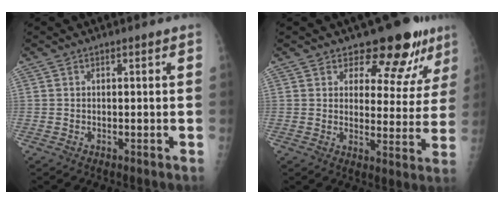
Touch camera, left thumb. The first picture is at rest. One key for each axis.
{"total": 11.3, "fx": 8.7, "fy": 5.3, "fz": 4.7, "tx": -0.019, "ty": -0.061, "tz": 0.106}